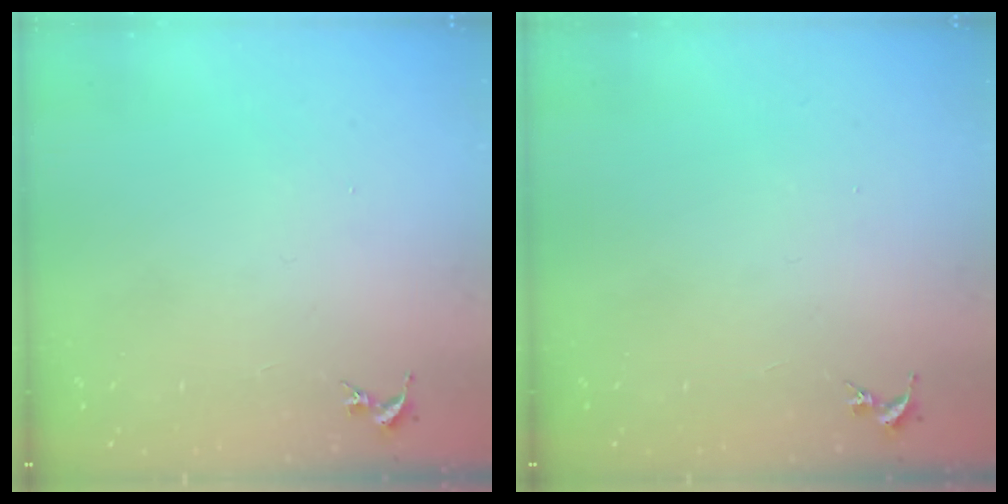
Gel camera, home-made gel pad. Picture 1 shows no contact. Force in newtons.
{"total": 0.0}